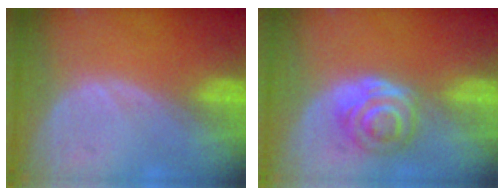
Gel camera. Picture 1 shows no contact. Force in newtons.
{"total": 6.2, "press": 5.2, "slide": 3.3}